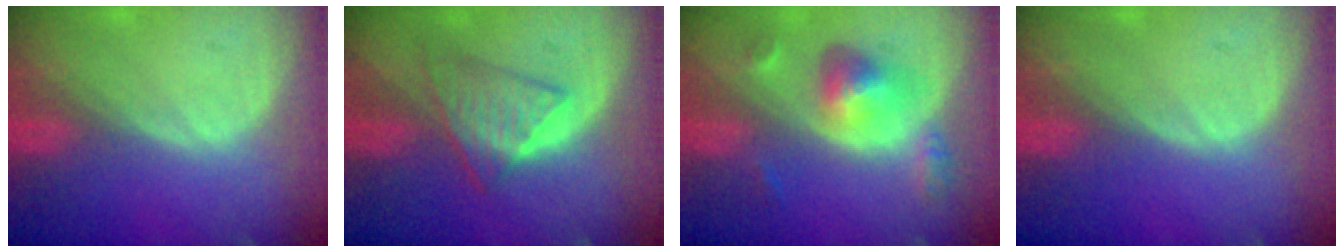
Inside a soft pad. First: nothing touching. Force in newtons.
{"total": 6.0, "press": 5.6, "slide": 1.9}
{"total": 6.1, "press": 5.7, "slide": 2.2}
{"total": 0.0}